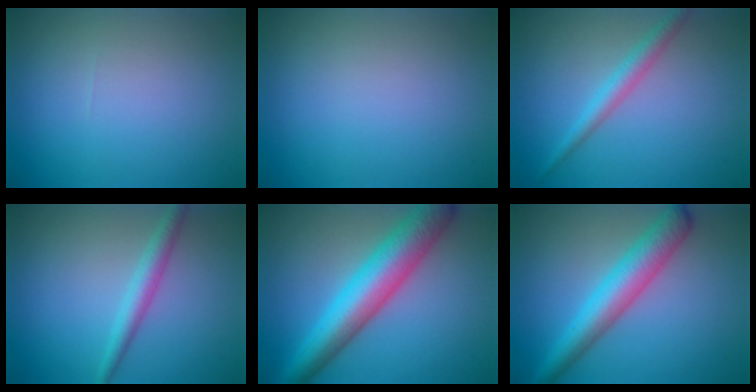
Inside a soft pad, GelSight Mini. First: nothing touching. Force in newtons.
{"total": 0.0}
{"total": 2.3, "press": 2.3, "slide": 0.1}
{"total": 2.4, "press": 2.4, "slide": 0.1}
{"total": 8.1, "press": 8.1, "slide": 0.2}
{"total": 5.4, "press": 5.4, "slide": 0.1}